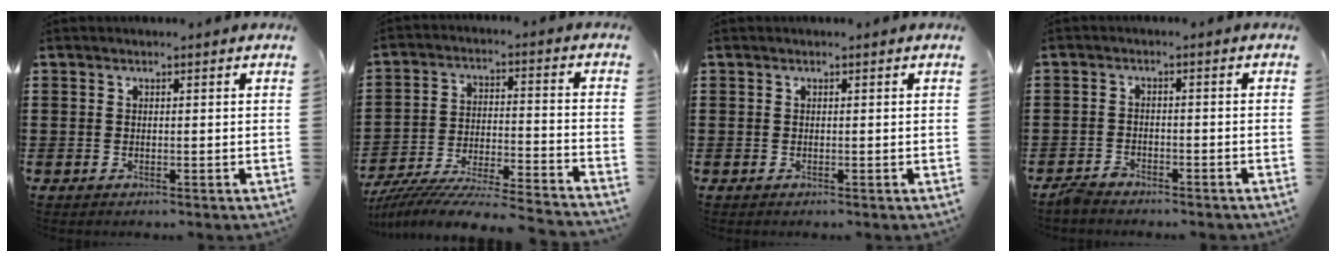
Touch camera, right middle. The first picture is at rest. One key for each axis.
{"total": 7.8, "fx": -7.6, "fy": 0.0, "fz": 1.8, "tx": -0.034, "ty": -0.001, "tz": -0.154}
{"total": 0.0}
{"total": 2.3, "fx": -2.2, "fy": 0.6, "fz": 0.4, "tx": -0.022, "ty": -0.002, "tz": -0.046}